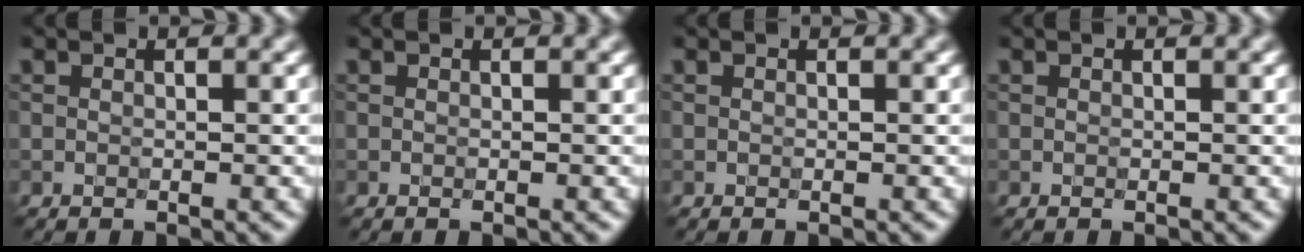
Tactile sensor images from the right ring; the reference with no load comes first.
{"total": 0.0}
{"total": 0.0}
{"total": 0.0}